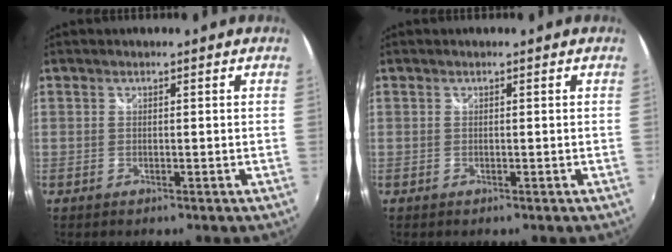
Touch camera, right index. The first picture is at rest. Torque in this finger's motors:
{"motor_torque": [0.04, 0.04, -0.02, 0.00]}